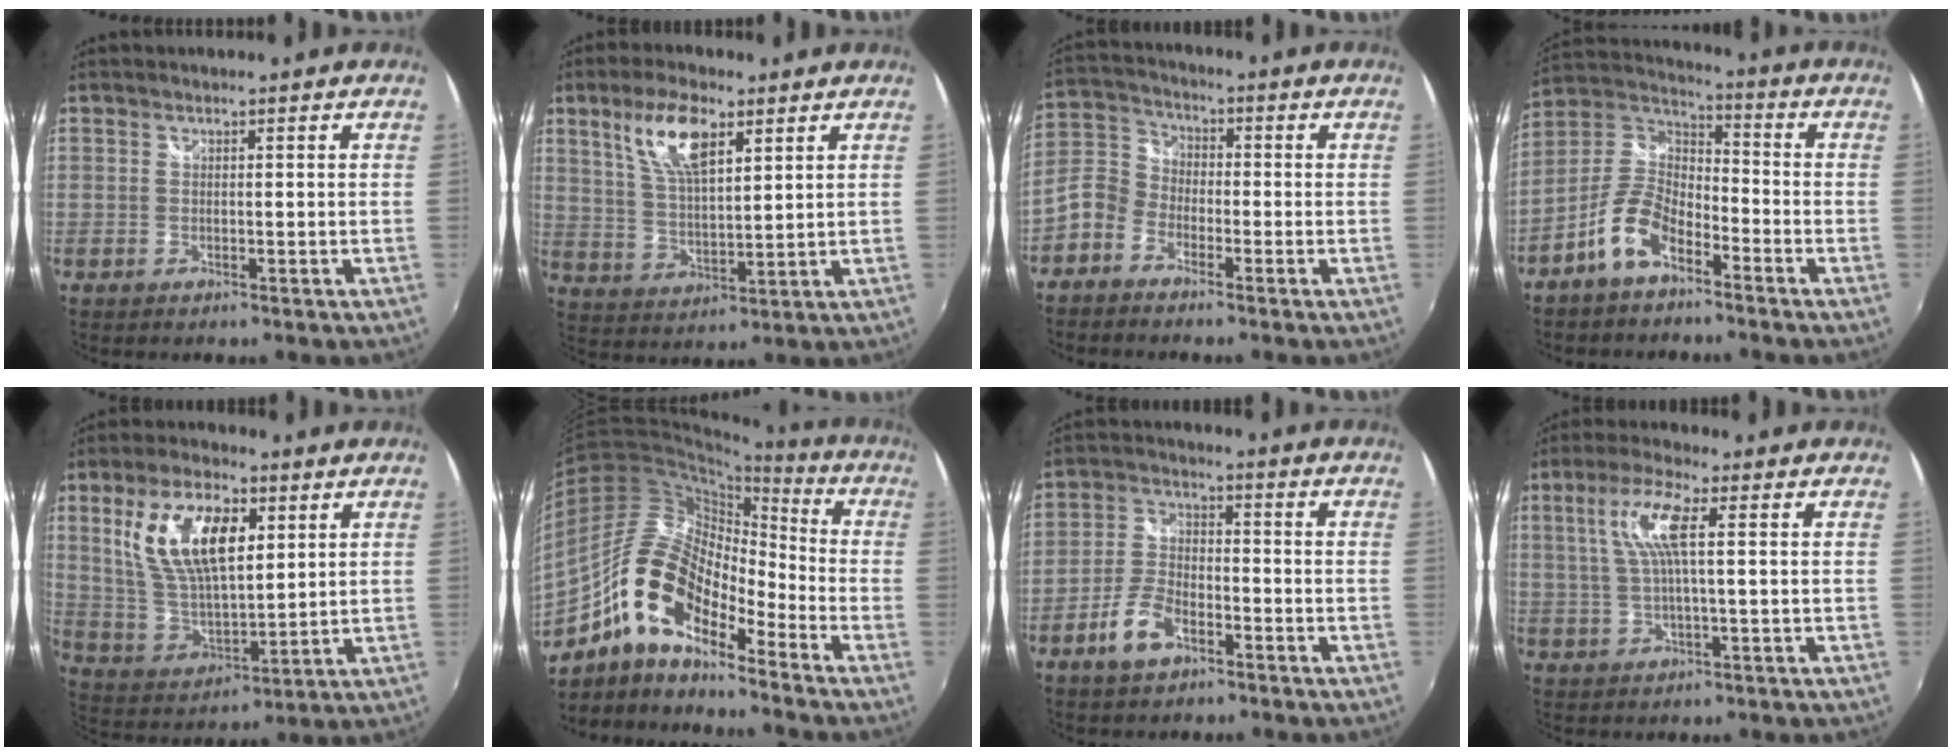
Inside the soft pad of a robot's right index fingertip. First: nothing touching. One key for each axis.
{"total": 10.2, "fx": 5.4, "fy": 3.8, "fz": 7.8, "tx": -0.154, "ty": 0.009, "tz": 0.107}
{"total": 6.5, "fx": -3.9, "fy": 4.7, "fz": 2.3, "tx": -0.055, "ty": 0.020, "tz": -0.094}
{"total": 10.1, "fx": -6.0, "fy": 4.9, "fz": 6.5, "tx": -0.146, "ty": 0.016, "tz": -0.118}
{"total": 16.0, "fx": 5.8, "fy": 7.3, "fz": 12.9, "tx": -0.251, "ty": 0.009, "tz": 0.120}
{"total": 15.9, "fx": -9.7, "fy": 6.6, "fz": 10.8, "tx": -0.195, "ty": 0.009, "tz": -0.199}
{"total": 7.6, "fx": -4.5, "fy": 3.7, "fz": 4.8, "tx": -0.106, "ty": 0.007, "tz": -0.083}
{"total": 7.7, "fx": 1.9, "fy": 1.0, "fz": 7.4, "tx": -0.143, "ty": 0.007, "tz": 0.039}